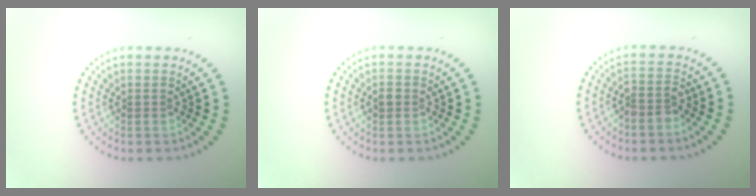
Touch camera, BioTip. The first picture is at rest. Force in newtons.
{"total": 1.0, "press": 1.0, "slide": 0.2}
{"total": 1.8, "press": 1.5, "slide": 1.0}